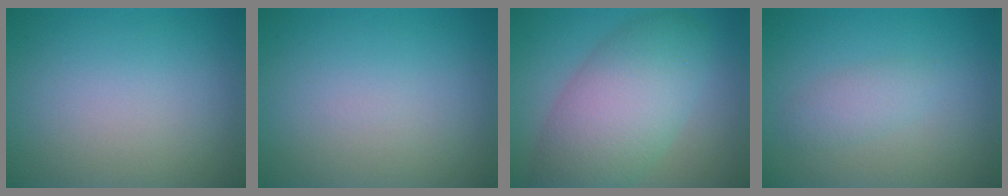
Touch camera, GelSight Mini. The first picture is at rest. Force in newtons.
{"total": 0.0}
{"total": 8.2, "press": 8.2, "slide": 0.3}
{"total": 1.7, "press": 1.7, "slide": 0.1}